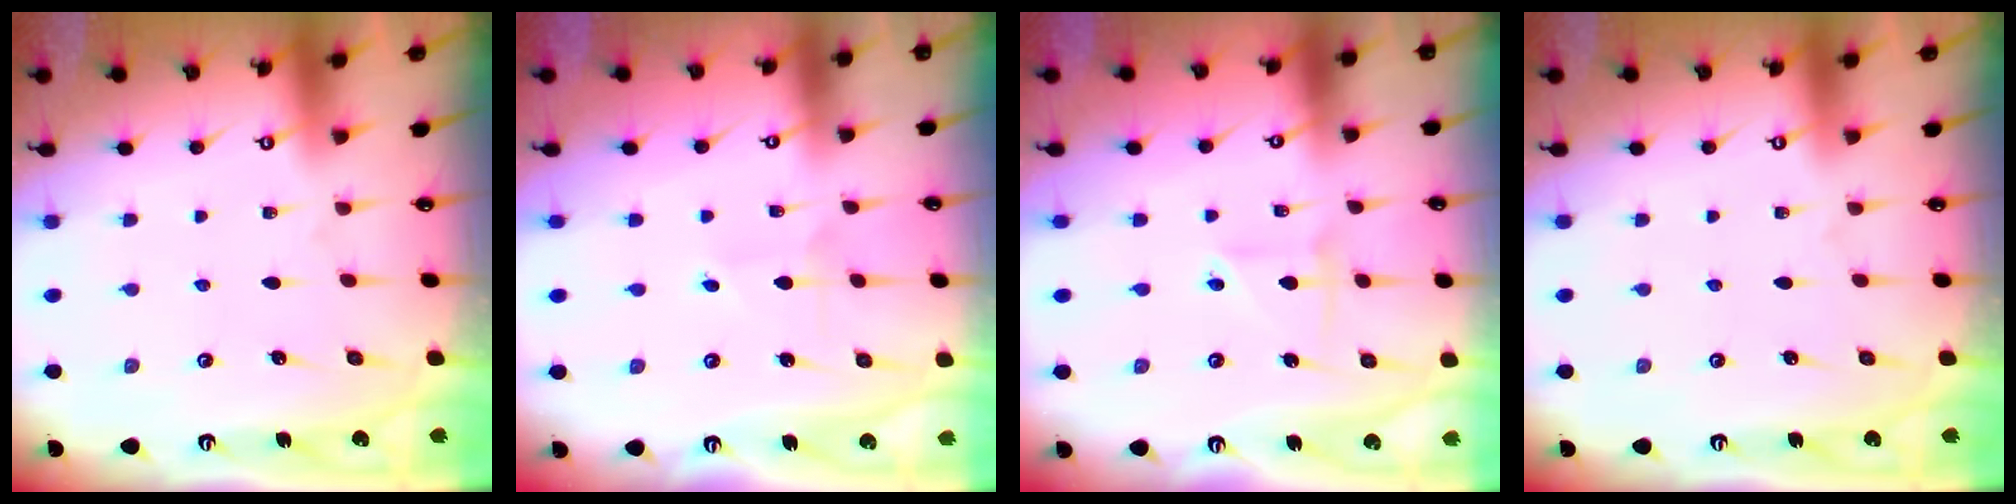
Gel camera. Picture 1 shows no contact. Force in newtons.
{"total": 1.9, "press": 1.9, "slide": 0.1}
{"total": 2.6, "press": 2.6, "slide": 0.5}
{"total": 0.0}